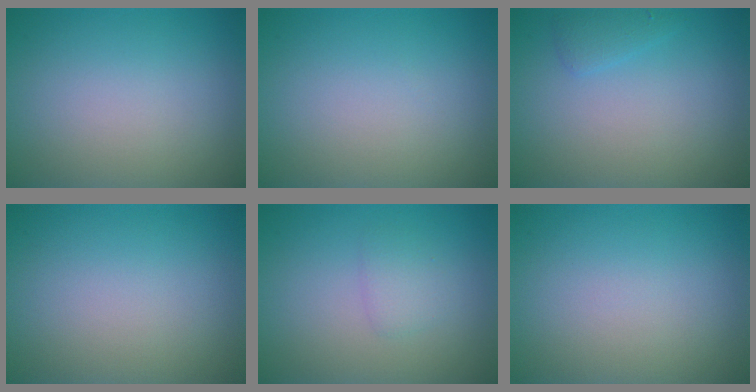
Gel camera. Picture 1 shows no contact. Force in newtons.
{"total": 0.0}
{"total": 1.2, "press": 1.2, "slide": 0.1}
{"total": 0.0}
{"total": 1.3, "press": 1.3, "slide": 0.0}
{"total": 0.0}